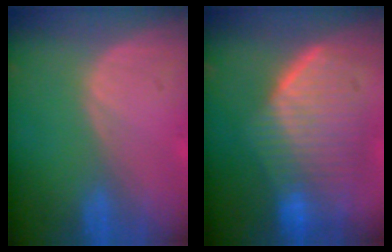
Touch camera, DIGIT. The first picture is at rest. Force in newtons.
{"total": 9.5, "press": 9.1, "slide": 3.0}